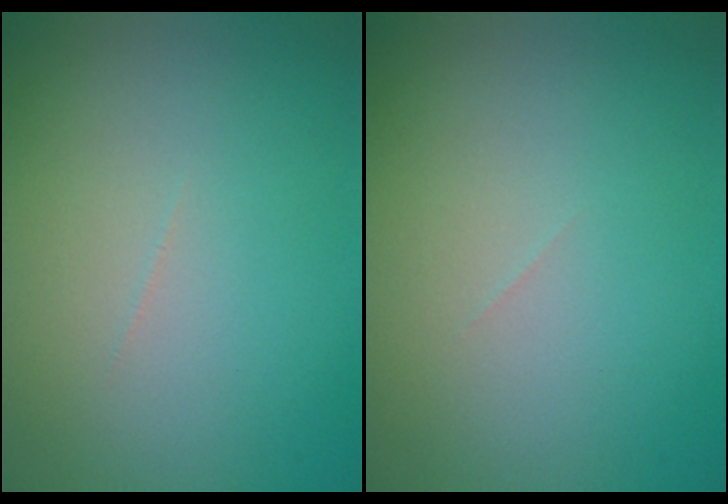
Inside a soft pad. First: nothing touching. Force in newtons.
{"total": 0.0}